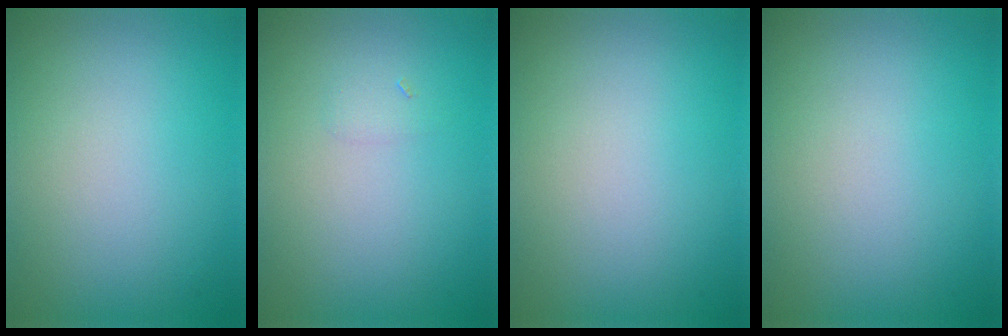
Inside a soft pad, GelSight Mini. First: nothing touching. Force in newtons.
{"total": 0.7, "press": 0.7, "slide": 0.0}
{"total": 0.0}
{"total": 0.0}